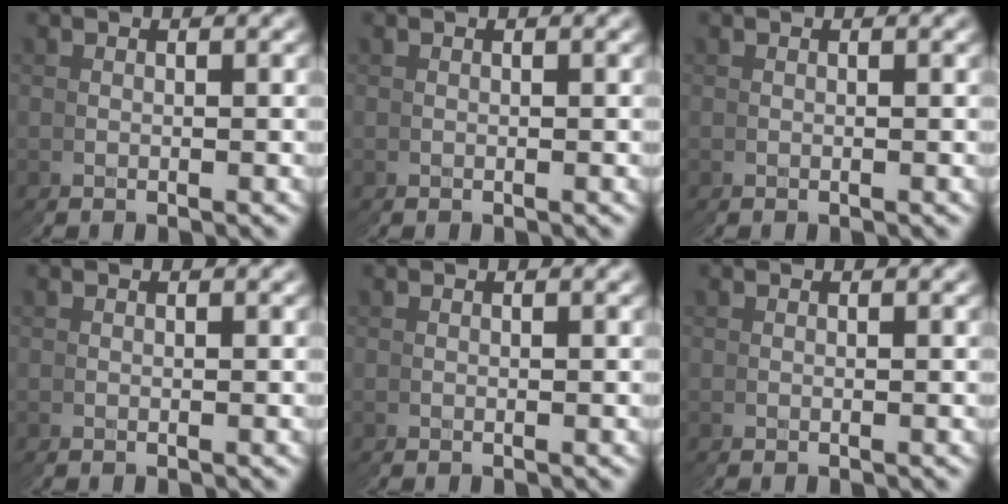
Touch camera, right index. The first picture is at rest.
{"total": 0.0}
{"total": 0.0}
{"total": 0.0}
{"total": 0.0}
{"total": 0.0}